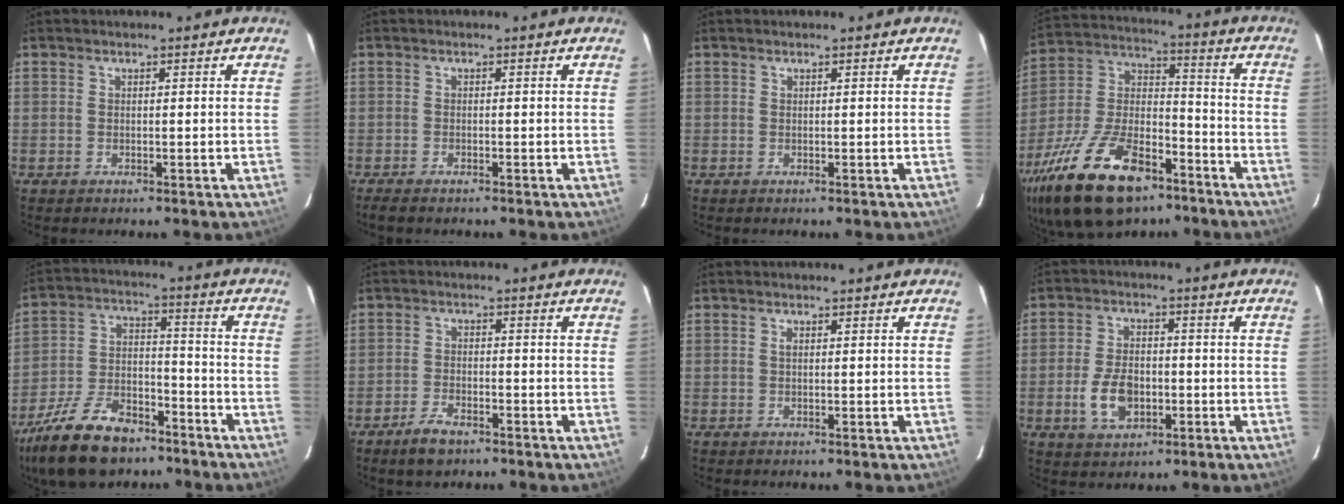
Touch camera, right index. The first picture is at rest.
{"total": 2.6, "force": [-2.2, 0.6, 1.3], "torque": [-0.035, -0.010, -0.040]}
{"total": 0.0}
{"total": 25.7, "force": [-15.8, 12.2, 16.2], "torque": [-0.332, -0.007, -0.266]}
{"total": 18.6, "force": [-13.2, 8.9, 9.5], "torque": [-0.211, -0.005, -0.225]}
{"total": 5.2, "force": [-3.8, 2.3, 2.8], "torque": [-0.071, -0.002, -0.069]}
{"total": 0.6, "force": [0.1, 0.3, 0.5], "torque": [-0.010, 0.003, 0.001]}
{"total": 8.2, "force": [-2.4, 5.1, 5.9], "torque": [-0.124, 0.006, -0.035]}